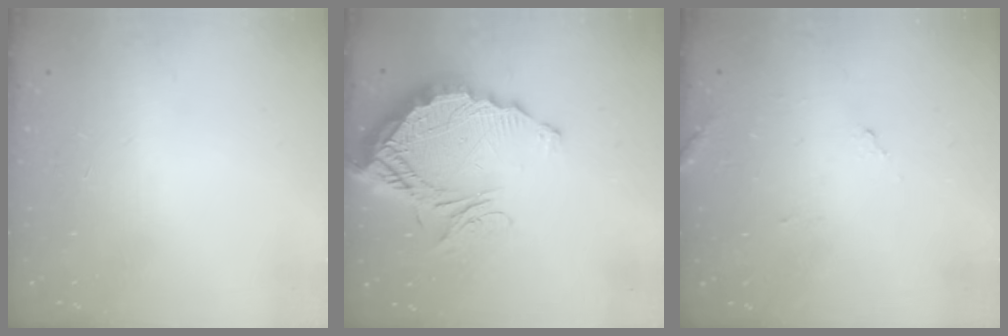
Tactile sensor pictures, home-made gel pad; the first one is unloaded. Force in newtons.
{"total": 15.2, "press": 15.2, "slide": 1.3}
{"total": 10.0, "press": 10.0, "slide": 0.6}